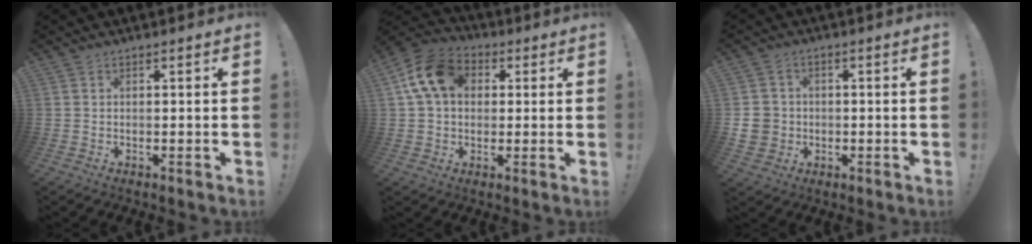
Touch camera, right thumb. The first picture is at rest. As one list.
[{"total": 14.1, "force": [3.6, 10.2, 9.0], "torque": [-0.156, 0.006, 0.072]}, {"total": 6.9, "force": [-0.3, 6.3, 2.8], "torque": [-0.059, 0.011, -0.003]}]